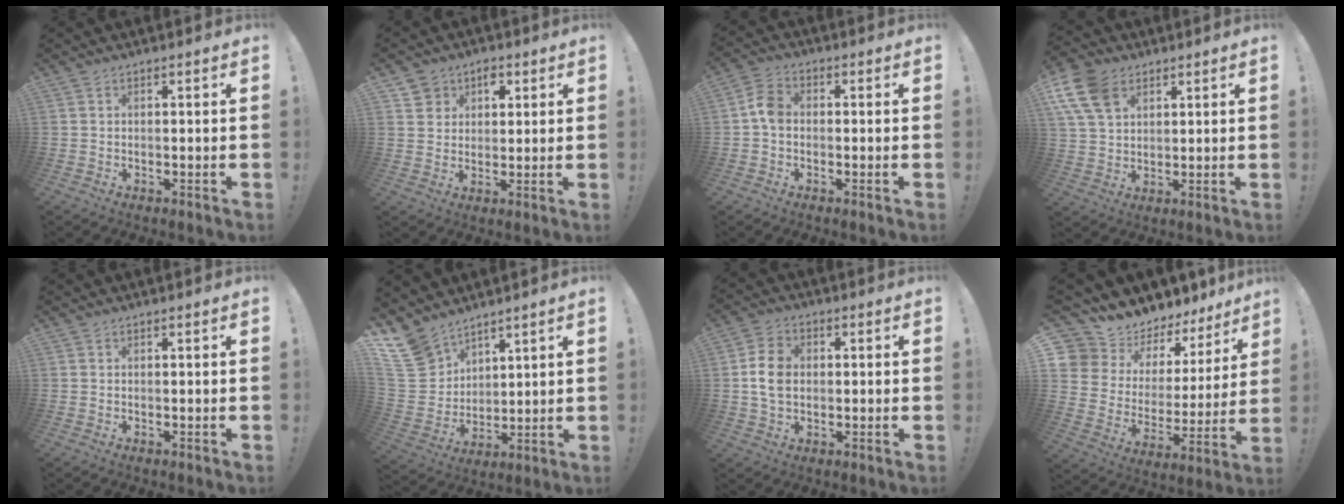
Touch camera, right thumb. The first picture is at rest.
{"total": 6.7, "force": [2.9, 5.9, 1.3], "torque": [-0.015, -0.018, 0.055]}
{"total": 6.3, "force": [-0.5, 4.5, 4.3], "torque": [-0.083, 0.016, -0.007]}
{"total": 13.3, "force": [6.3, 9.3, 7.1], "torque": [-0.134, -0.025, 0.125]}
{"total": 0.0}
{"total": 13.2, "force": [9.5, 8.2, 4.1], "torque": [-0.093, -0.067, 0.190]}
{"total": 8.8, "force": [0.0, 6.6, 5.9], "torque": [-0.105, 0.011, 0.001]}
{"total": 9.5, "force": [8.6, 4.0, 0.5], "torque": [-0.030, -0.097, 0.164]}